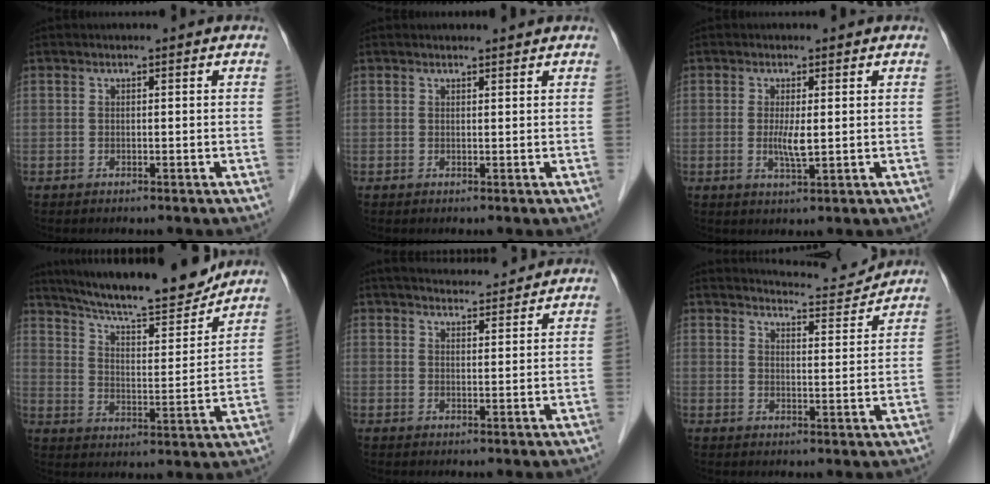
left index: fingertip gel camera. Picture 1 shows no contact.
{"total": 1.6, "force": [1.6, 0.1, 0.1], "torque": [-0.008, 0.004, 0.022]}
{"total": 2.9, "force": [0.1, 0.4, 2.9], "torque": [-0.059, -0.007, 0.005]}
{"total": 16.8, "force": [15.1, 2.2, 7.1], "torque": [-0.106, -0.020, 0.208]}
{"total": 9.0, "force": [8.5, 1.4, 2.6], "torque": [-0.037, 0.017, 0.118]}
{"total": 7.0, "force": [7.0, 0.0, 0.0], "torque": [-0.010, -0.009, 0.094]}